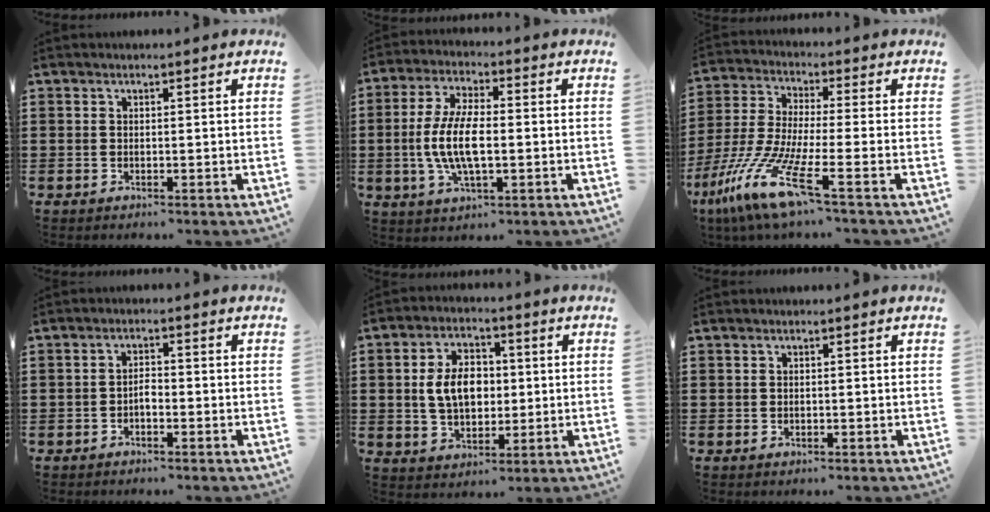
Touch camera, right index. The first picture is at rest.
{"total": 9.2, "force": [-1.2, 3.6, 8.4], "torque": [-0.187, -0.007, -0.029]}
{"total": 12.8, "force": [-7.9, 1.2, 10.0], "torque": [-0.240, -0.011, -0.158]}
{"total": 1.8, "force": [-0.9, 0.8, 1.3], "torque": [-0.027, 0.004, -0.019]}
{"total": 7.6, "force": [0.4, 5.1, 5.5], "torque": [-0.123, 0.010, 0.000]}
{"total": 0.5, "force": [0.0, 0.5, 0.0], "torque": [0.000, 0.003, -0.001]}